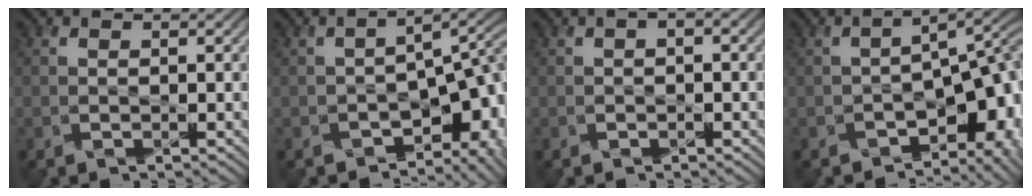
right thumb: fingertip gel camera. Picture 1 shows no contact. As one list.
[{"total": 7.6, "force": [-4.5, 3.2, 5.2], "torque": [-0.062, -0.016, -0.056]}, {"total": 1.4, "force": [0.0, 0.3, 1.4], "torque": [-0.027, 0.003, -0.003]}, {"total": 8.2, "force": [-4.8, 3.2, 5.8], "torque": [-0.071, -0.008, -0.068]}]